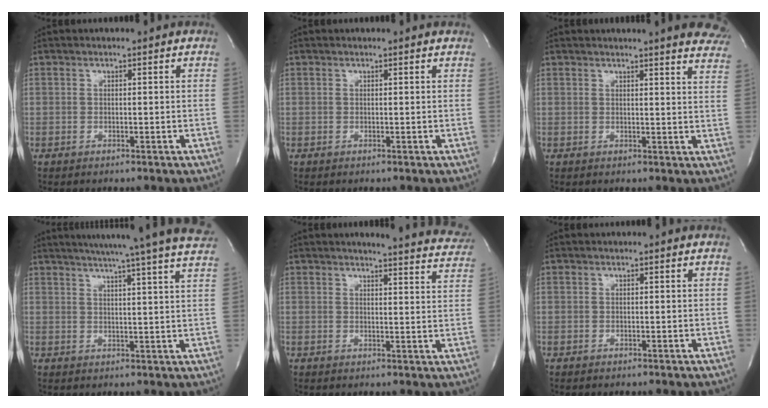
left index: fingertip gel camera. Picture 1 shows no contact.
{"total": 2.3, "force": [2.2, 0.3, 0.6], "torque": [-0.016, 0.012, 0.019]}
{"total": 15.9, "force": [14.5, 1.7, 6.2], "torque": [-0.075, -0.046, 0.148]}
{"total": 21.1, "force": [18.5, -1.1, 10.0], "torque": [-0.157, -0.026, 0.226]}
{"total": 15.7, "force": [14.8, 2.0, 4.6], "torque": [-0.047, -0.050, 0.151]}
{"total": 0.0}